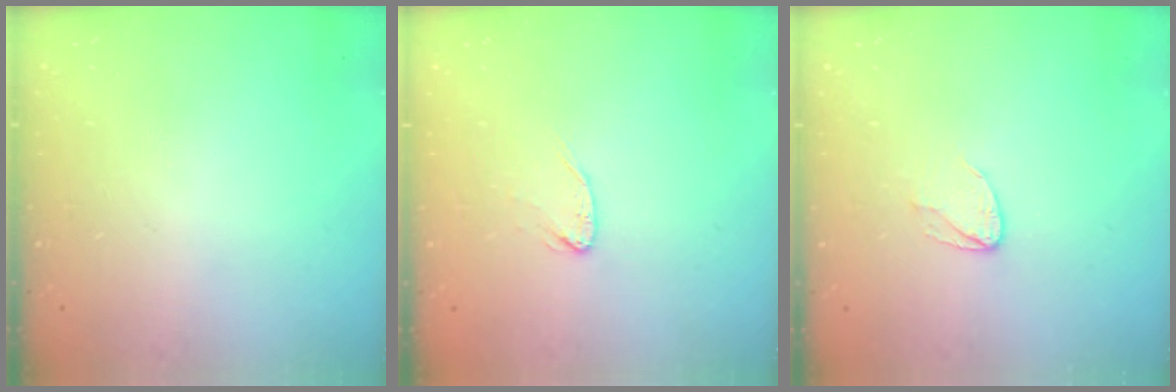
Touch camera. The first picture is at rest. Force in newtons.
{"total": 3.8, "press": 3.8, "slide": 0.3}
{"total": 3.9, "press": 3.9, "slide": 0.4}